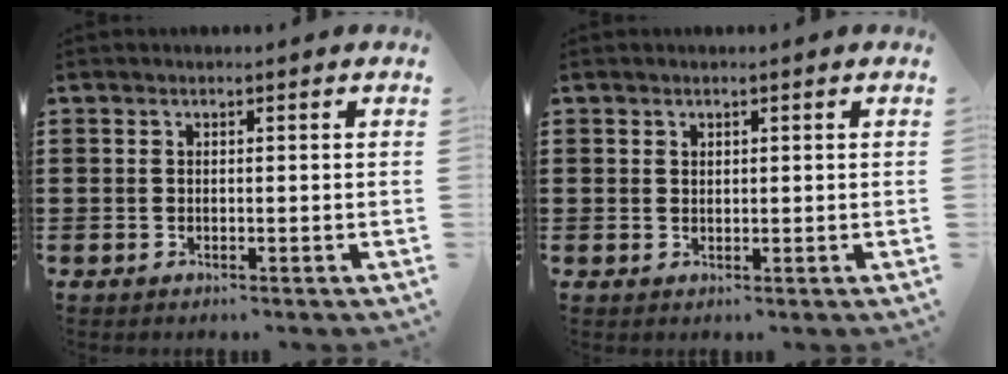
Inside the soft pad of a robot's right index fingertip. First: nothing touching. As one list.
[{"total": 0.7, "force": [0.7, 0.1, 0.1], "torque": [-0.002, 0.001, 0.014]}]